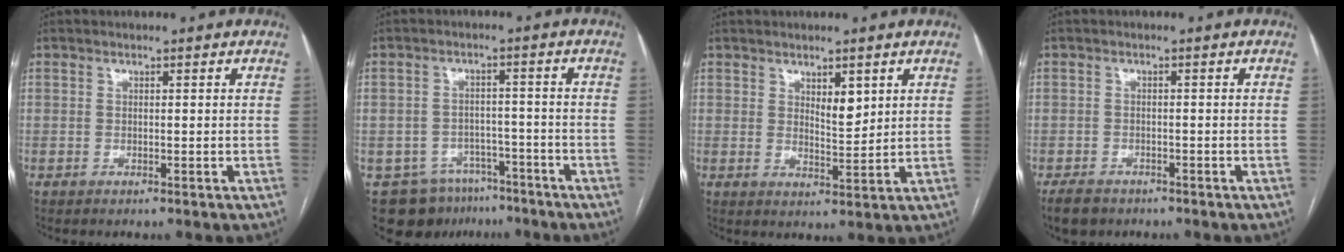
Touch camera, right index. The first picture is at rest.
{"total": 9.8, "force": [-6.8, 6.6, 2.5], "torque": [-0.041, 0.014, -0.092]}
{"total": 3.6, "force": [1.8, 1.2, 2.9], "torque": [-0.053, -0.007, 0.035]}
{"total": 4.0, "force": [-3.1, 2.1, 1.3], "torque": [-0.028, -0.004, -0.048]}